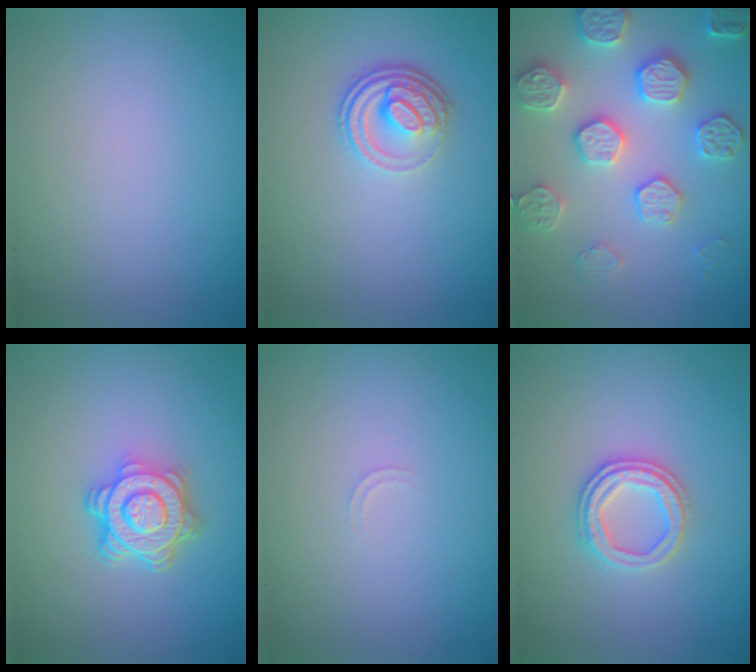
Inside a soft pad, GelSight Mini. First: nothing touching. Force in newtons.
{"total": 3.7, "press": 2.6, "slide": 2.6}
{"total": 5.0, "press": 4.9, "slide": 1.1}
{"total": 4.6, "press": 3.4, "slide": 3.1}
{"total": 0.6, "press": 0.6, "slide": 0.2}
{"total": 2.6, "press": 2.5, "slide": 0.7}